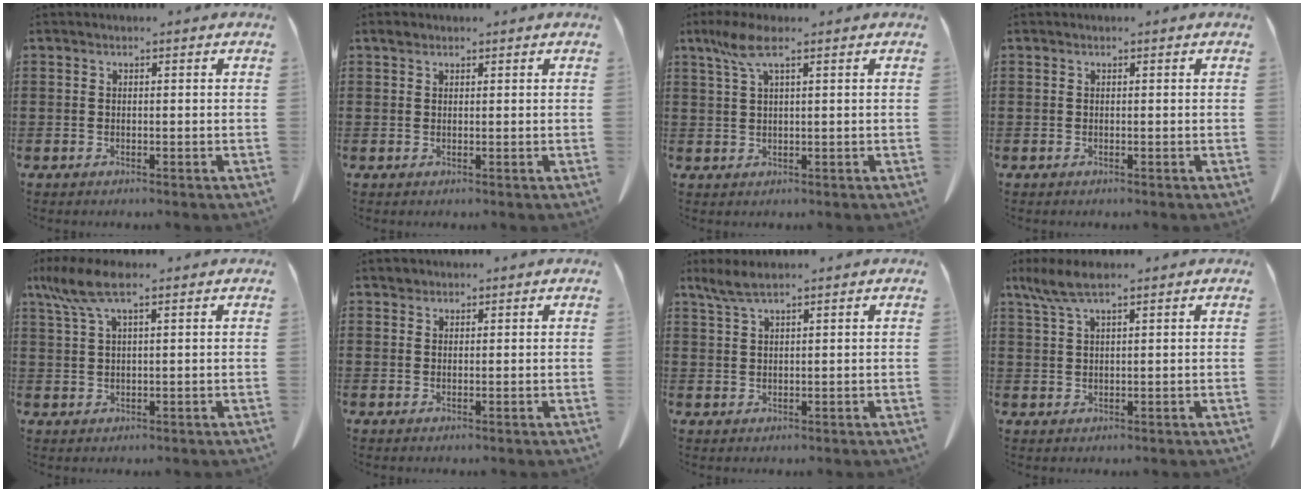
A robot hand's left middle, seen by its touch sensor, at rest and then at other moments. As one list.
[{"total": 1.0, "force": [0.7, 0.6, 0.3], "torque": [-0.008, 0.004, 0.014]}, {"total": 4.8, "force": [2.3, 1.1, 4.1], "torque": [-0.092, 0.002, 0.038]}, {"total": 0.0}, {"total": 6.0, "force": [3.5, 1.5, 4.7], "torque": [-0.113, -0.004, 0.058]}, {"total": 1.1, "force": [1.0, 0.5, -0.1], "torque": [-0.001, 0.002, 0.019]}, {"total": 2.9, "force": [2.2, 0.5, 2.0], "torque": [-0.043, 0.001, 0.040]}, {"total": 4.7, "force": [3.2, 0.8, 3.4], "torque": [-0.079, -0.004, 0.056]}]